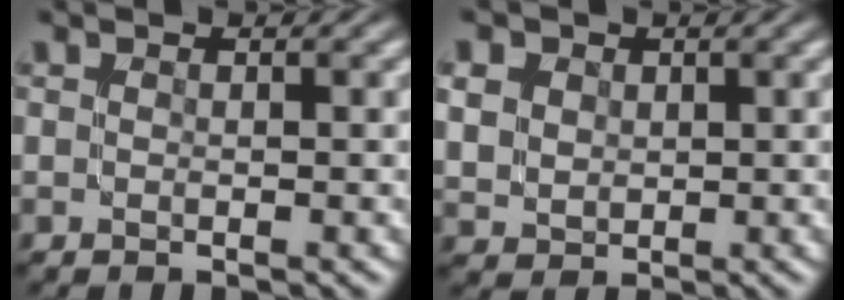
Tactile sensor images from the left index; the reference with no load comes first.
{"total": 4.6, "force": [1.9, 3.7, 2.1], "torque": [-0.079, 0.016, 0.036]}